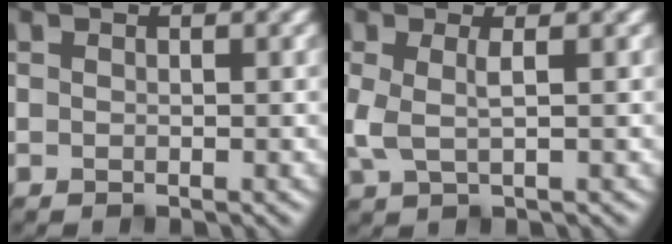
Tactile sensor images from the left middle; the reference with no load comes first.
{"total": 2.1, "force": [0.3, 0.5, 2.0], "torque": [-0.047, -0.003, 0.007]}